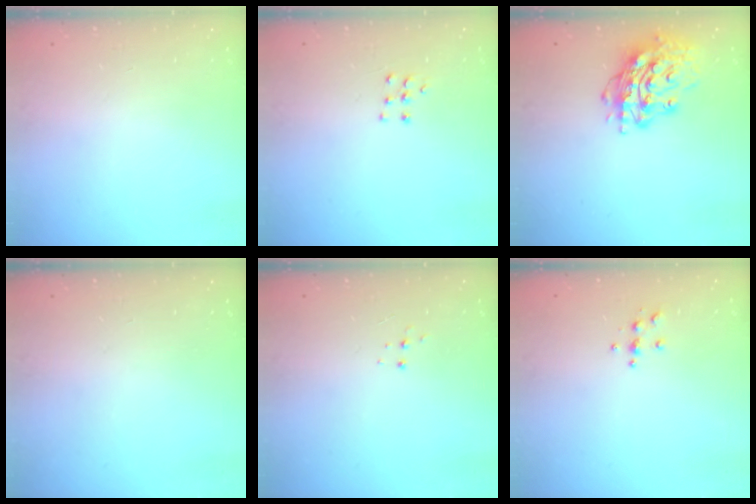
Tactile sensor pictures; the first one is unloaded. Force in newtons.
{"total": 4.6, "press": 4.5, "slide": 0.5}
{"total": 15.5, "press": 15.5, "slide": 1.5}
{"total": 0.0}
{"total": 3.8, "press": 3.8, "slide": 0.3}
{"total": 3.8, "press": 3.8, "slide": 0.4}